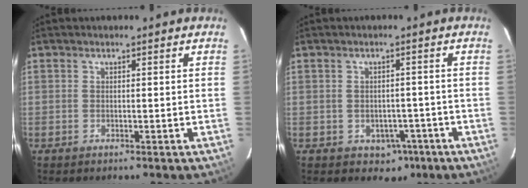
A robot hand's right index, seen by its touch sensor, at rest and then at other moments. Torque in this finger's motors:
{"motor_torque": [0.50, -0.48, 0.10, 0.00]}